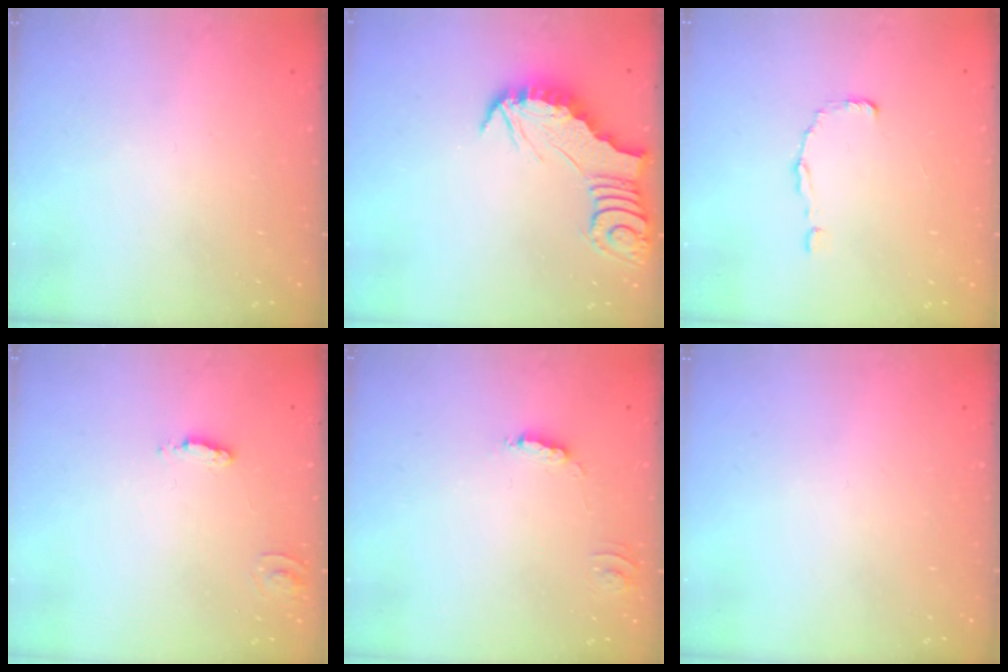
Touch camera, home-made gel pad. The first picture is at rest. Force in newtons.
{"total": 2.8, "press": 2.8, "slide": 0.2}
{"total": 0.0}
{"total": 6.0, "press": 6.0, "slide": 0.4}
{"total": 3.4, "press": 3.4, "slide": 0.2}
{"total": 0.0}